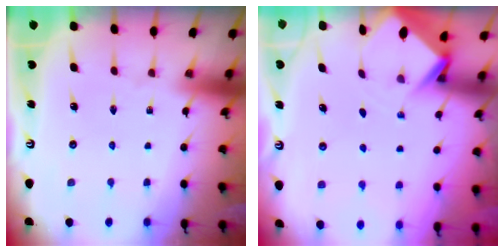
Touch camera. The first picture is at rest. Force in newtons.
{"total": 3.0, "press": 3.0, "slide": 0.2}